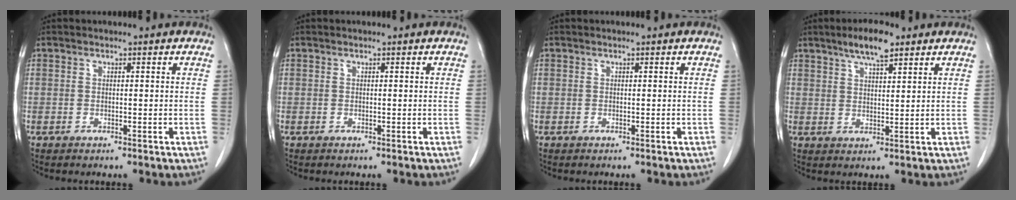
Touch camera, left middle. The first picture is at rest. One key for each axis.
{"total": 0.0}
{"total": 0.0}
{"total": 5.9, "fx": 4.2, "fy": 1.2, "fz": 4.0, "tx": -0.077, "ty": 0.005, "tz": 0.069}